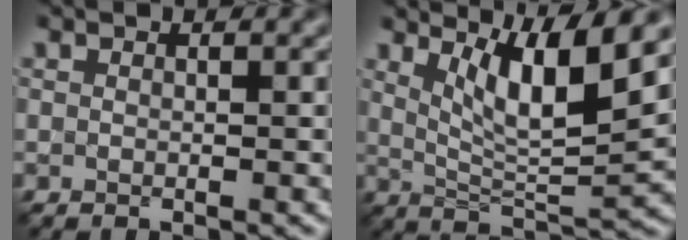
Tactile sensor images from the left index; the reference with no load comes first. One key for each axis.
{"total": 7.3, "fx": 3.6, "fy": 1.6, "fz": 6.2, "tx": -0.100, "ty": -0.010, "tz": 0.066}